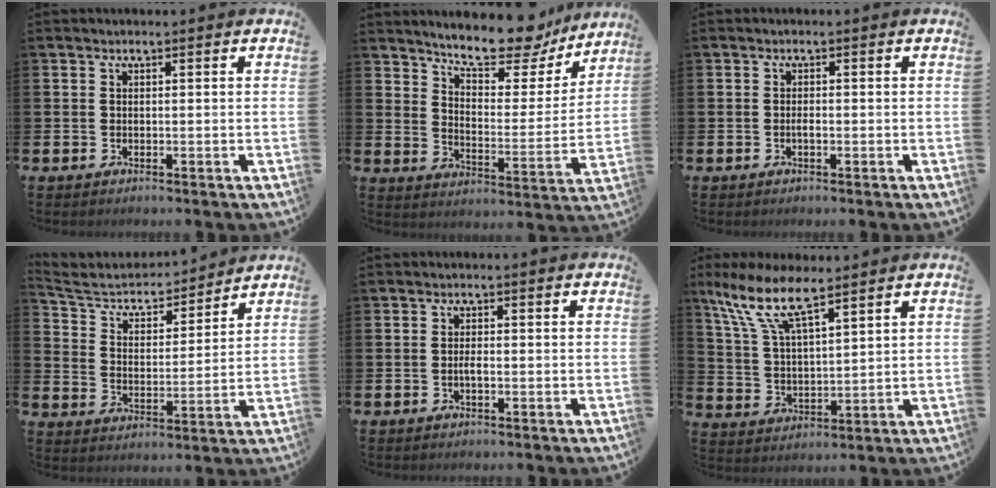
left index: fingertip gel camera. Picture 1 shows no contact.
{"total": 11.5, "force": [10.2, 2.8, 4.3], "torque": [-0.094, -0.067, 0.178]}
{"total": 0.8, "force": [-0.2, 0.2, 0.7], "torque": [-0.020, 0.002, -0.003]}
{"total": 5.3, "force": [4.8, 2.1, 0.9], "torque": [-0.054, -0.038, 0.077]}
{"total": 0.9, "force": [-0.3, 0.2, 0.9], "torque": [-0.024, 0.002, -0.004]}
{"total": 11.7, "force": [9.0, 3.3, 6.7], "torque": [-0.167, -0.032, 0.161]}